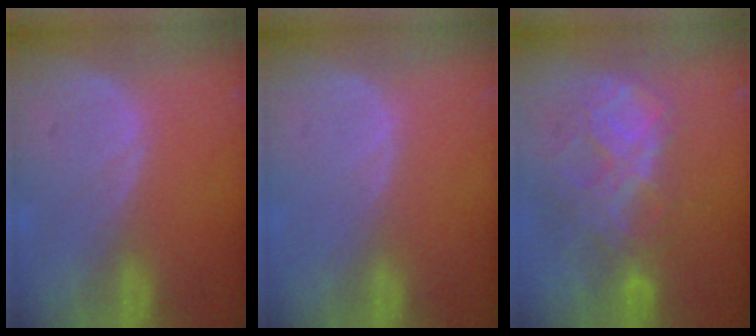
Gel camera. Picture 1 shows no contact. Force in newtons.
{"total": 0.0}
{"total": 8.8, "press": 7.6, "slide": 4.5}